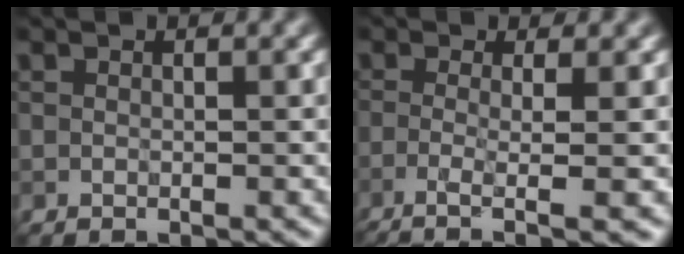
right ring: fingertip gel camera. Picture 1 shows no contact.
{"total": 5.0, "force": [-1.5, 1.3, 4.6], "torque": [-0.074, -0.007, -0.036]}